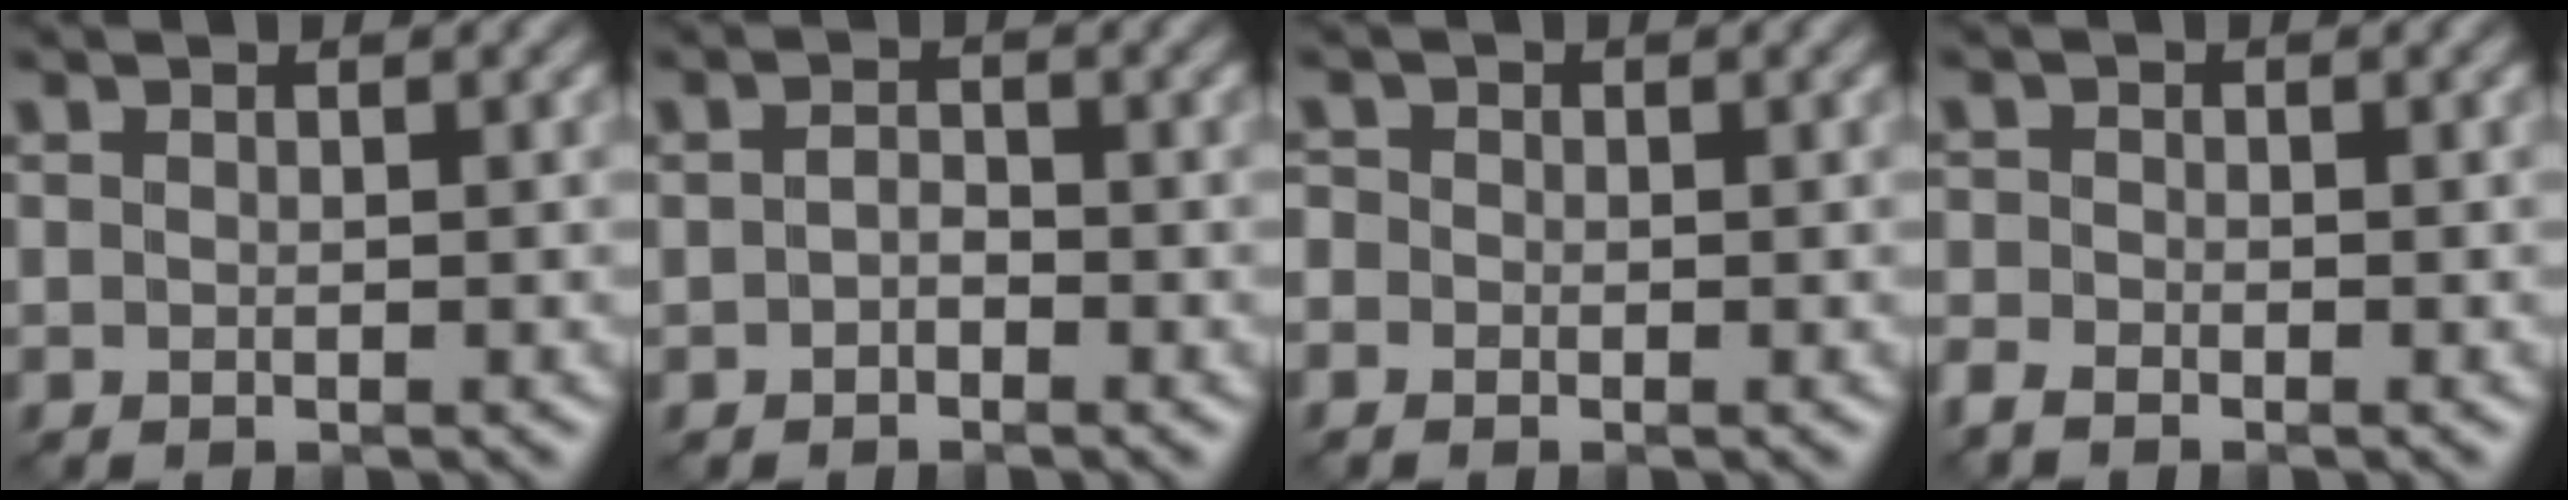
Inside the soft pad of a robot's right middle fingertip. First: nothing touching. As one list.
[{"total": 1.0, "force": [-0.5, 0.6, 0.6], "torque": [-0.015, 0.007, -0.011]}, {"total": 1.1, "force": [-0.5, 1.0, 0.2], "torque": [0.003, 0.005, -0.013]}, {"total": 1.7, "force": [-1.4, 0.7, 0.7], "torque": [-0.017, 0.002, -0.036]}]